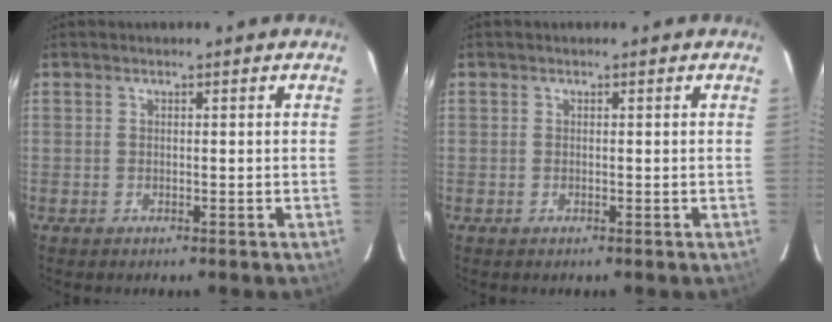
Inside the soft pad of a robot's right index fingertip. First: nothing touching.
{"total": 0.0}